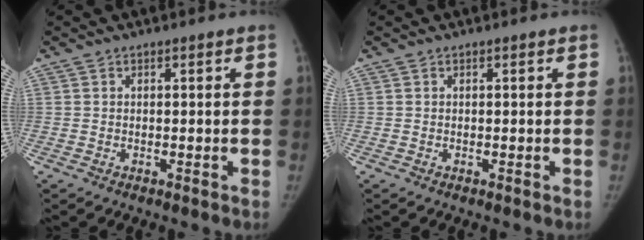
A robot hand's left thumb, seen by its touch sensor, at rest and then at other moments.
{"total": 0.0}